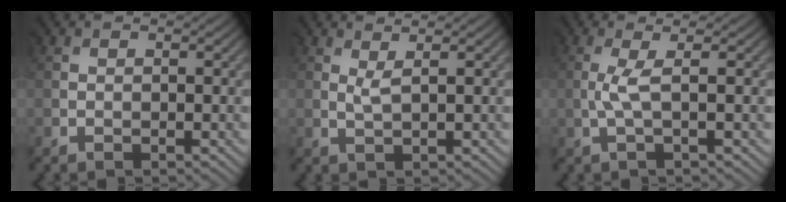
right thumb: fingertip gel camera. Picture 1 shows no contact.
{"total": 1.6, "force": [1.5, -0.4, -0.2], "torque": [0.000, 0.002, 0.031]}
{"total": 1.5, "force": [0.3, -0.2, 1.5], "torque": [-0.031, 0.008, 0.005]}